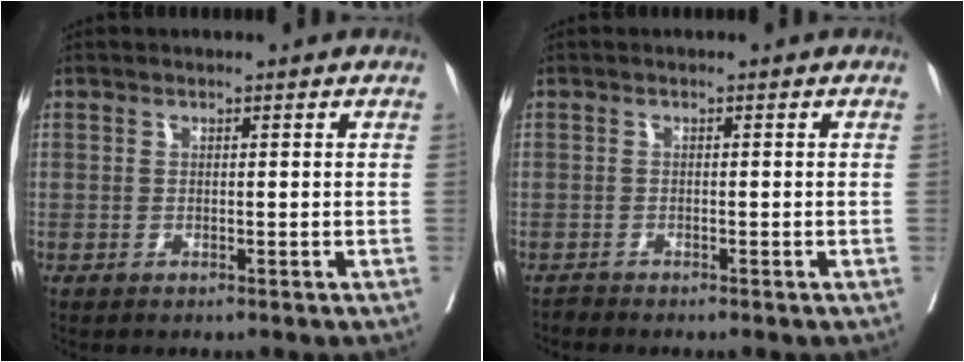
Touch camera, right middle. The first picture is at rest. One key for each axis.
{"total": 0.6, "fx": -0.5, "fy": -0.2, "fz": -0.2, "tx": 0.002, "ty": -0.006, "tz": -0.009}